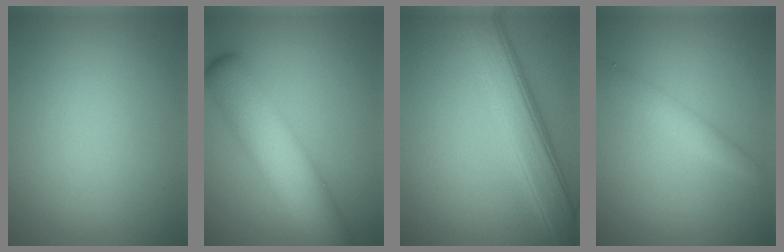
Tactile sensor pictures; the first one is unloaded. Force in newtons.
{"total": 8.2, "press": 8.2, "slide": 0.2}
{"total": 7.0, "press": 7.0, "slide": 0.1}
{"total": 1.9, "press": 1.9, "slide": 0.1}